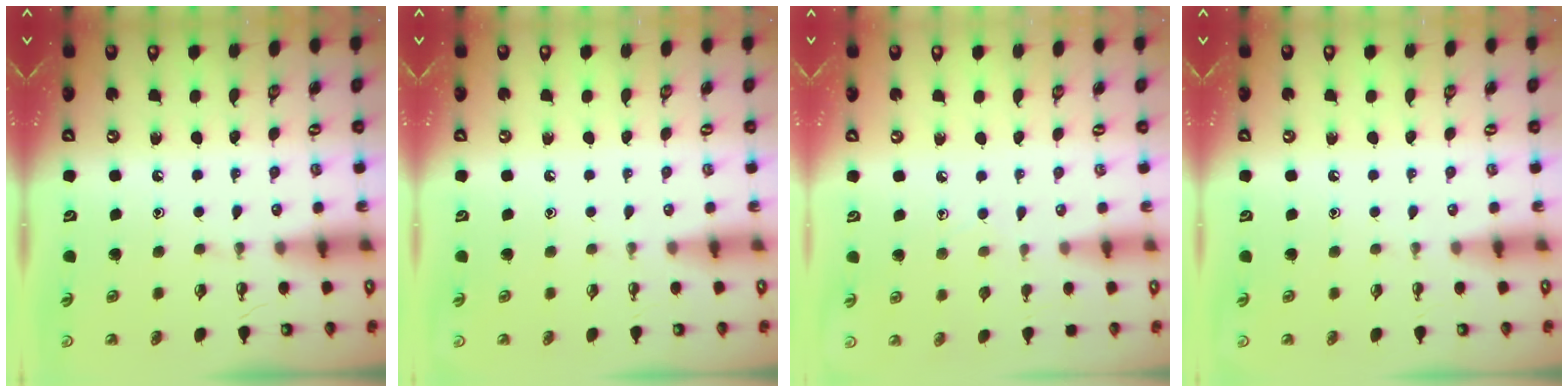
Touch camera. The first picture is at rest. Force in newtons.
{"total": 0.0}
{"total": 4.4, "press": 4.4, "slide": 0.5}
{"total": 0.0}